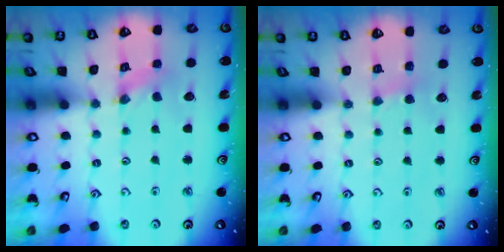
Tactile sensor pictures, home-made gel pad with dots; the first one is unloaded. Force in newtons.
{"total": 2.4, "press": 2.4, "slide": 0.4}